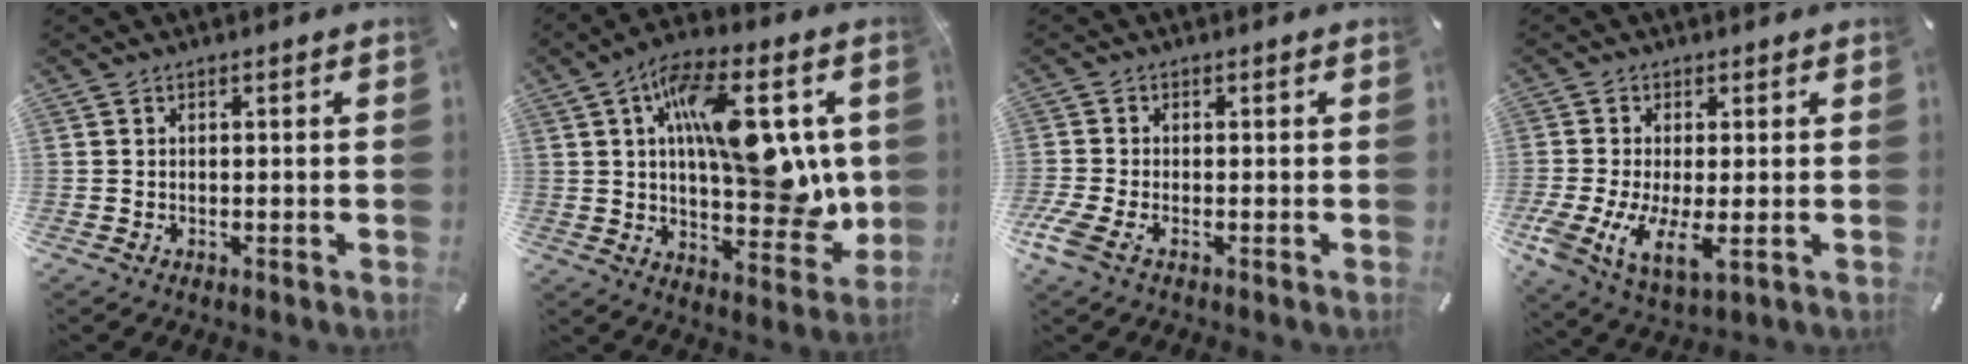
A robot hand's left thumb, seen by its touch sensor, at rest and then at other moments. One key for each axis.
{"total": 20.8, "fx": 5.2, "fy": 9.4, "fz": 17.8, "tx": -0.261, "ty": -0.016, "tz": 0.083}
{"total": 3.4, "fx": -1.5, "fy": 1.4, "fz": 2.7, "tx": -0.071, "ty": -0.006, "tz": -0.031}
{"total": 9.2, "fx": -1.4, "fy": 4.1, "fz": 8.1, "tx": -0.179, "ty": -0.021, "tz": -0.017}